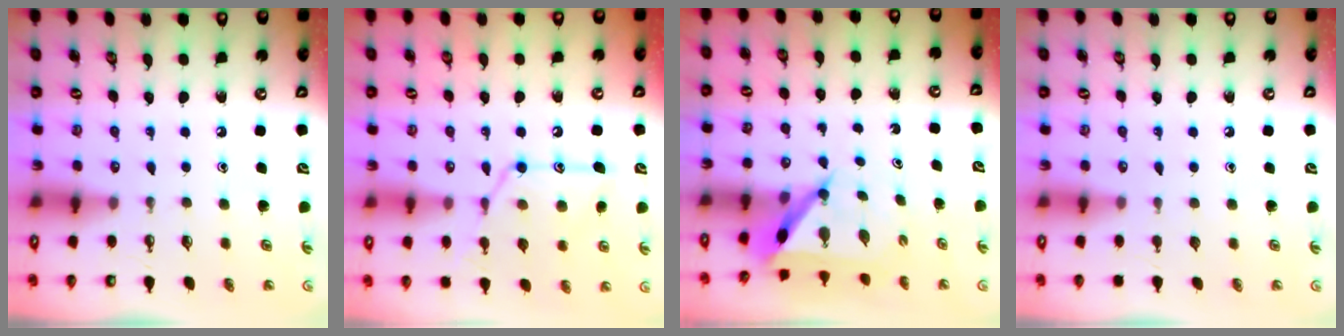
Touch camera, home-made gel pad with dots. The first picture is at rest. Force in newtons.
{"total": 16.5, "press": 16.5, "slide": 1.3}
{"total": 5.7, "press": 5.7, "slide": 0.6}
{"total": 0.0}